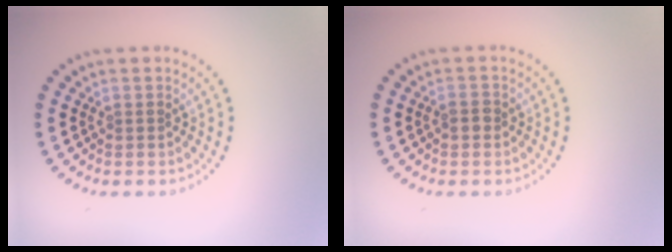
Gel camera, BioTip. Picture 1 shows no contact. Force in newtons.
{"total": 1.2, "press": 1.1, "slide": 0.2}